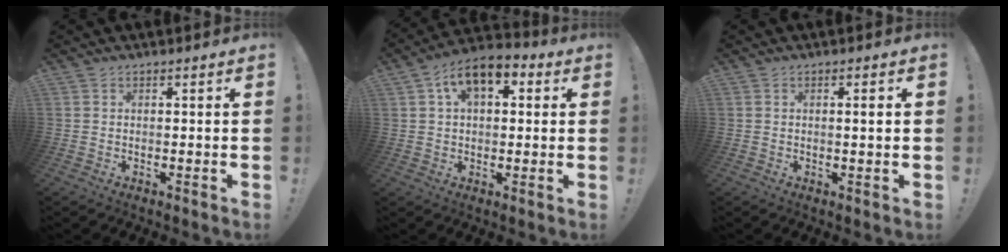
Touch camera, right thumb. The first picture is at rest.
{"total": 10.0, "force": [4.4, 5.6, 7.0], "torque": [-0.113, -0.004, 0.079]}
{"total": 2.4, "force": [0.3, -0.1, 2.4], "torque": [-0.029, -0.007, 0.000]}